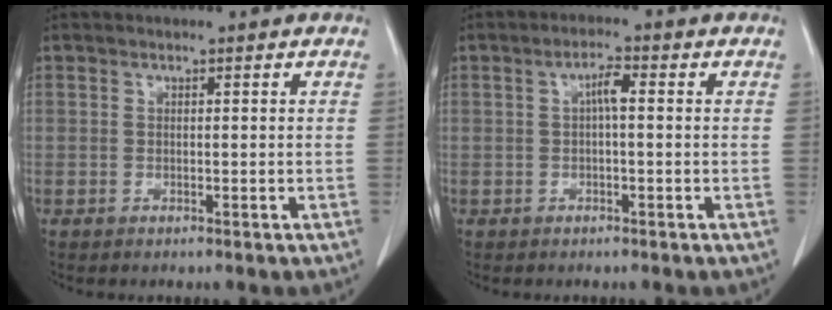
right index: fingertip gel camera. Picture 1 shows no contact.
{"total": 2.6, "force": [0.2, 0.5, 2.6], "torque": [-0.047, 0.006, 0.004]}